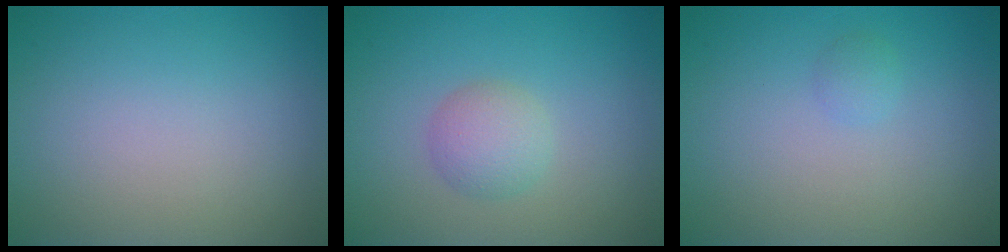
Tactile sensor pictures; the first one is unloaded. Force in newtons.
{"total": 2.4, "press": 2.4, "slide": 0.1}
{"total": 0.8, "press": 0.8, "slide": 0.0}